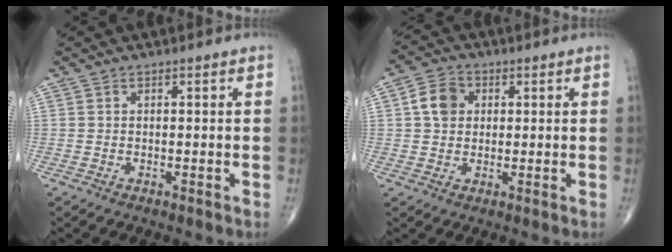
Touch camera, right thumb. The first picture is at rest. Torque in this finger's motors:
{"motor_torque": [-0.48, 0.56, -0.02, -0.04, 0.06]}